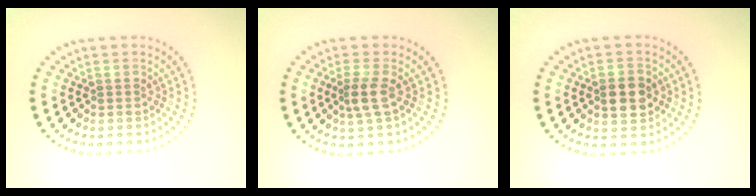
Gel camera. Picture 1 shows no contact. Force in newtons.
{"total": 2.1, "press": 1.7, "slide": 1.2}
{"total": 3.4, "press": 3.4, "slide": 0.2}